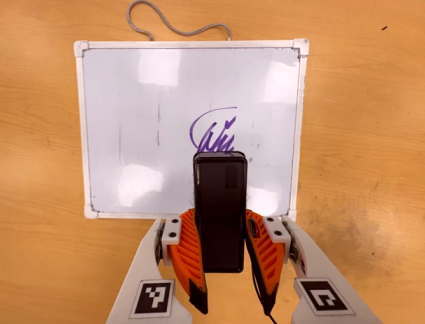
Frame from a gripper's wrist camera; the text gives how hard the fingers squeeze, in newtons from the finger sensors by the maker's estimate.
{"total": 10.1, "left": 8.0, "right": 12.2}